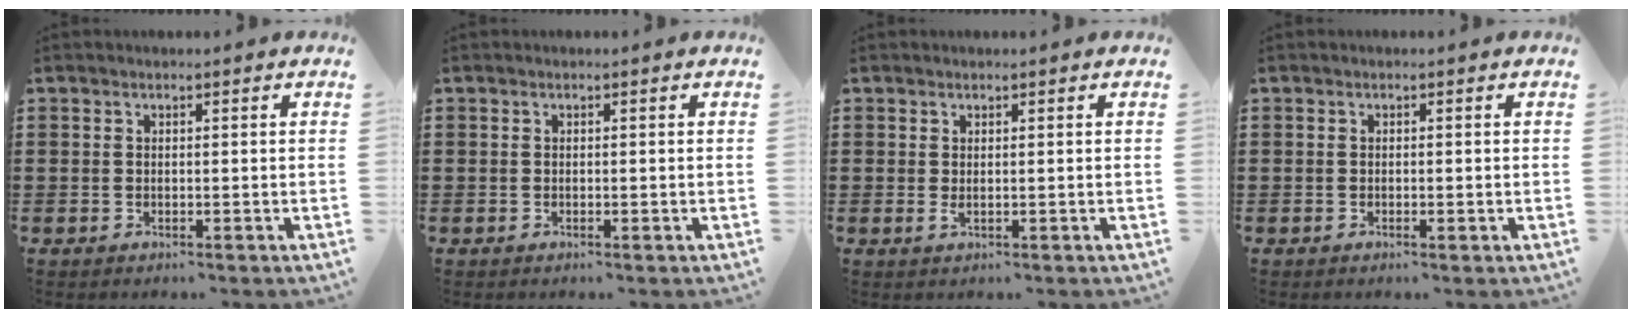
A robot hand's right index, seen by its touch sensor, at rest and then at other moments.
{"total": 0.0}
{"total": 0.7, "force": [0.2, 0.1, 0.7], "torque": [-0.014, -0.001, 0.004]}
{"total": 0.6, "force": [-0.2, 0.1, 0.6], "torque": [-0.011, -0.004, -0.003]}